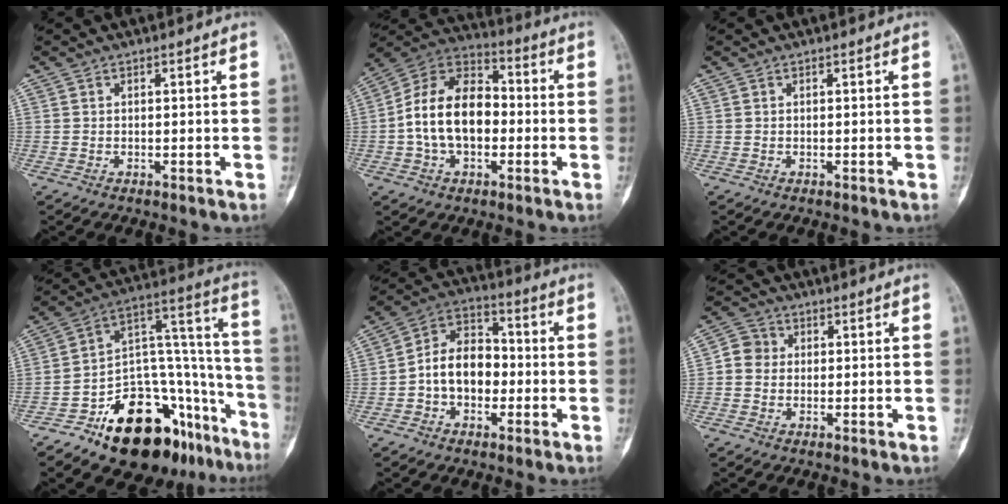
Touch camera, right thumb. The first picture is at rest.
{"total": 16.1, "force": [-1.5, 10.6, 12.0], "torque": [-0.196, 0.038, -0.032]}
{"total": 0.0}
{"total": 27.8, "force": [-15.3, 14.3, 18.2], "torque": [-0.177, 0.126, -0.229]}
{"total": 11.3, "force": [-1.8, 8.1, 7.7], "torque": [-0.101, 0.039, -0.044]}
{"total": 4.6, "force": [0.1, 4.3, 1.6], "torque": [-0.011, 0.009, -0.008]}